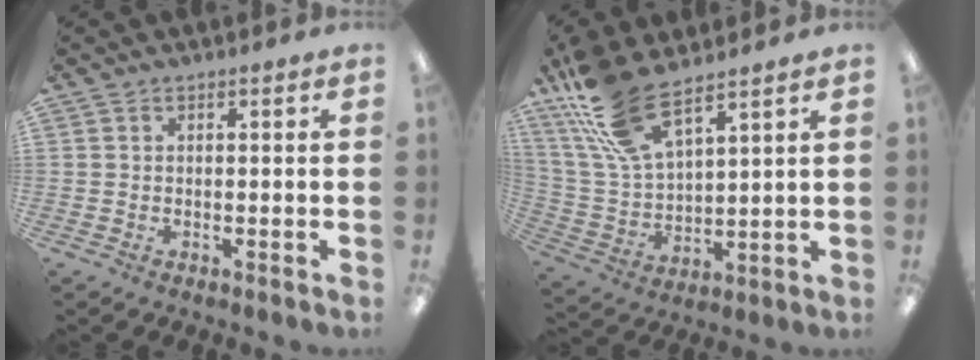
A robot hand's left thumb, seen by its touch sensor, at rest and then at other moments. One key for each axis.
{"total": 16.4, "fx": 11.4, "fy": 6.0, "fz": 10.1, "tx": -0.242, "ty": -0.050, "tz": 0.204}